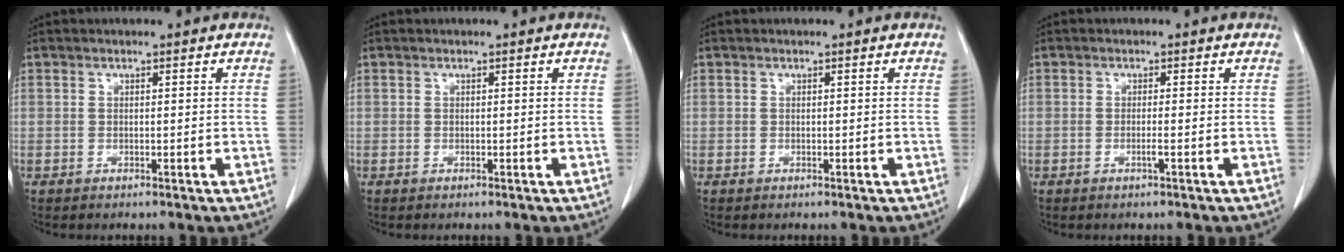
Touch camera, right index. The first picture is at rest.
{"total": 0.0}
{"total": 0.0}
{"total": 1.1, "force": [-0.5, -0.2, 1.0], "torque": [-0.019, 0.001, -0.008]}